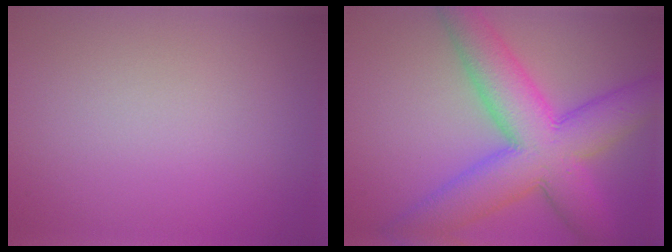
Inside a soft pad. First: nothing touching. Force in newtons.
{"total": 10.3, "press": 10.3, "slide": 0.4}